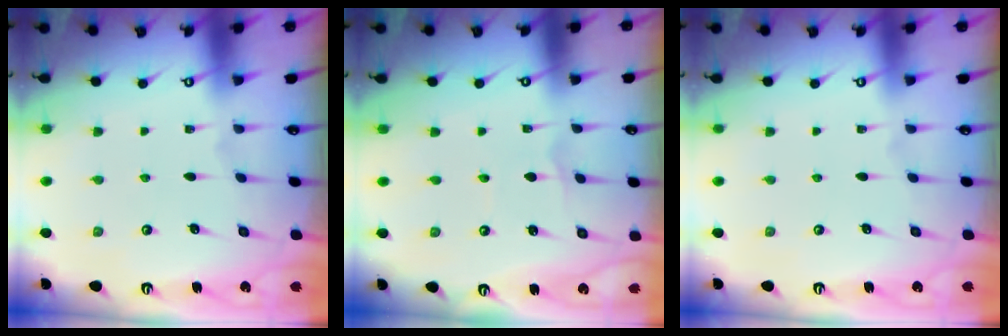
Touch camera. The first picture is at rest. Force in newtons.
{"total": 1.1, "press": 1.1, "slide": 0.0}
{"total": 0.0}